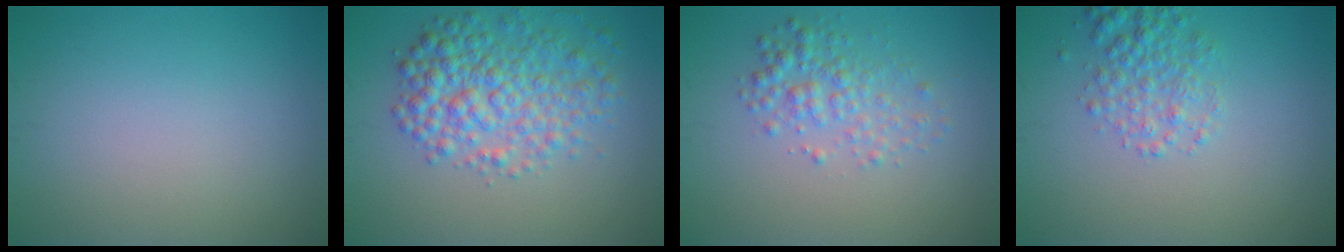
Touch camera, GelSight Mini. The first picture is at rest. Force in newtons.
{"total": 5.8, "press": 5.8, "slide": 0.2}
{"total": 2.8, "press": 2.8, "slide": 0.0}
{"total": 2.9, "press": 2.9, "slide": 0.2}